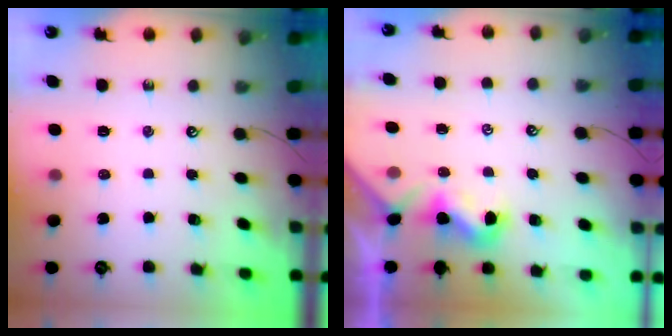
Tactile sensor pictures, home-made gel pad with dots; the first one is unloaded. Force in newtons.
{"total": 0.9, "press": 0.9, "slide": 0.4}